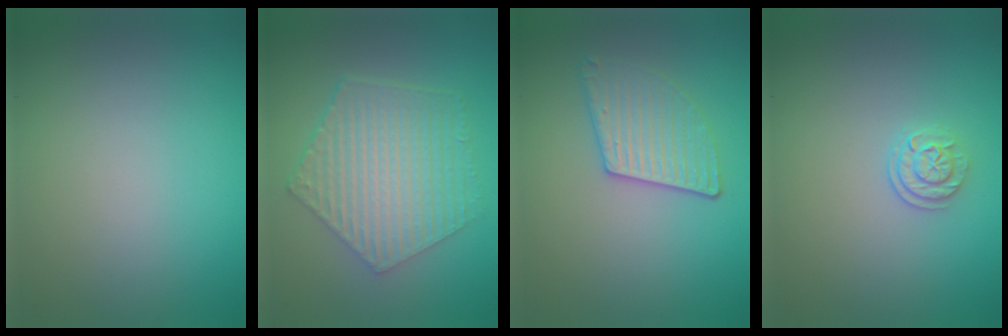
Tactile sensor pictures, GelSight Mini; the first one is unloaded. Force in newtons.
{"total": 6.9, "press": 5.0, "slide": 4.8}
{"total": 3.0, "press": 2.9, "slide": 0.7}
{"total": 1.9, "press": 1.6, "slide": 1.1}